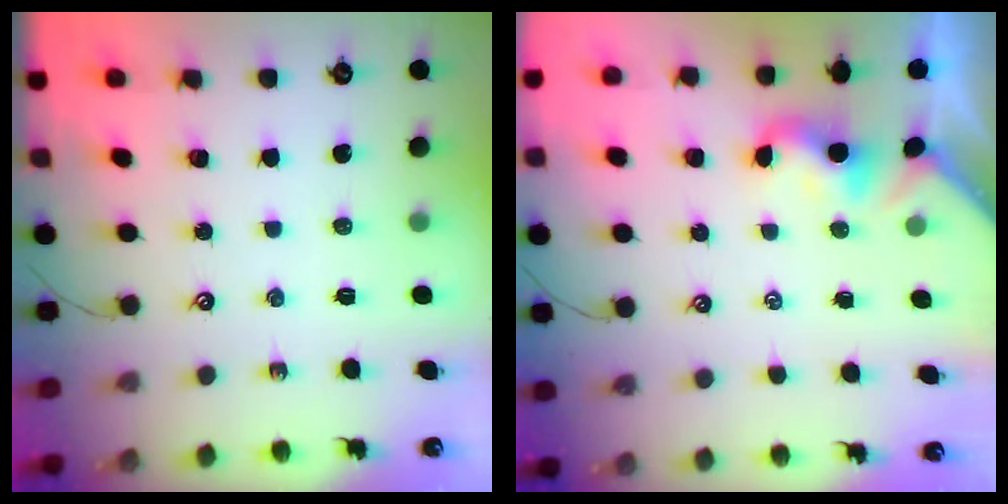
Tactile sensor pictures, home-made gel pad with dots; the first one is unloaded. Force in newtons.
{"total": 2.0, "press": 2.0, "slide": 0.6}